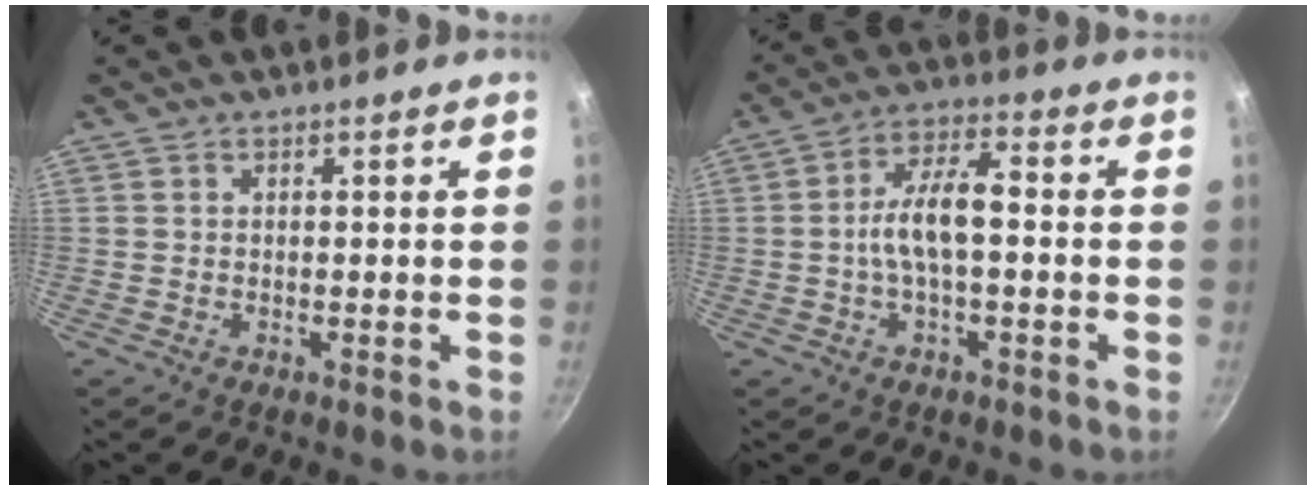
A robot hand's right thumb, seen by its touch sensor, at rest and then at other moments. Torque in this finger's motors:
{"motor_torque": [0.37, 0.18, 1.05, -0.02, 0.11]}